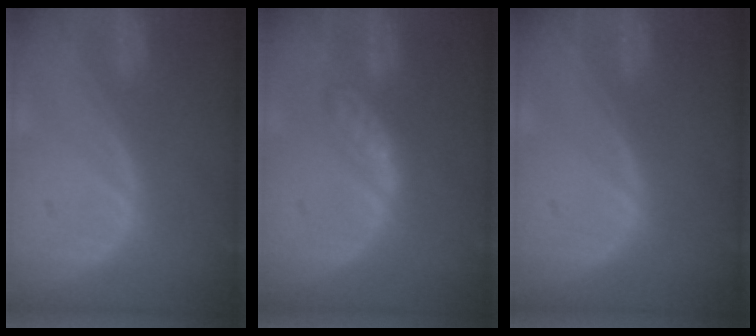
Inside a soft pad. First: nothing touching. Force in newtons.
{"total": 4.7, "press": 4.5, "slide": 1.3}
{"total": 0.0}